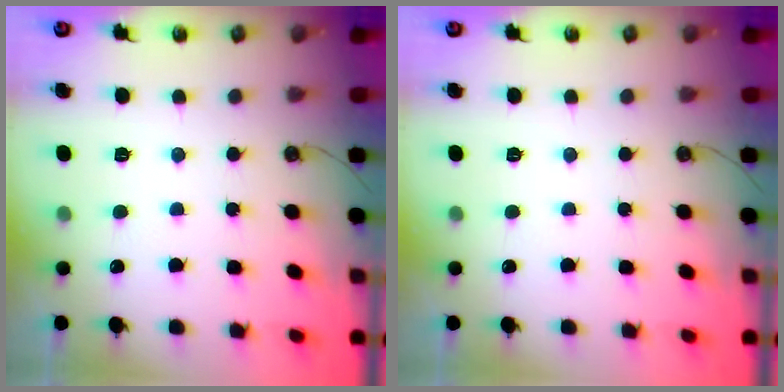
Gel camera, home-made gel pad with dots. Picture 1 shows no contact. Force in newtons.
{"total": 0.0}